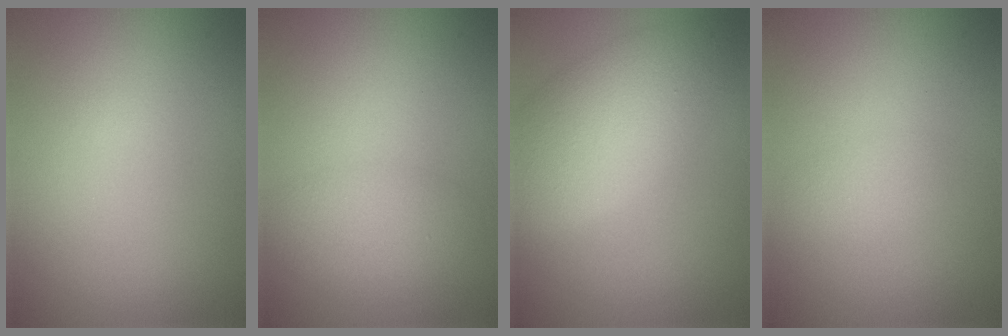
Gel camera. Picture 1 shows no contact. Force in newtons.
{"total": 2.2, "press": 2.2, "slide": 0.1}
{"total": 5.7, "press": 5.7, "slide": 0.4}
{"total": 1.3, "press": 1.3, "slide": 0.0}